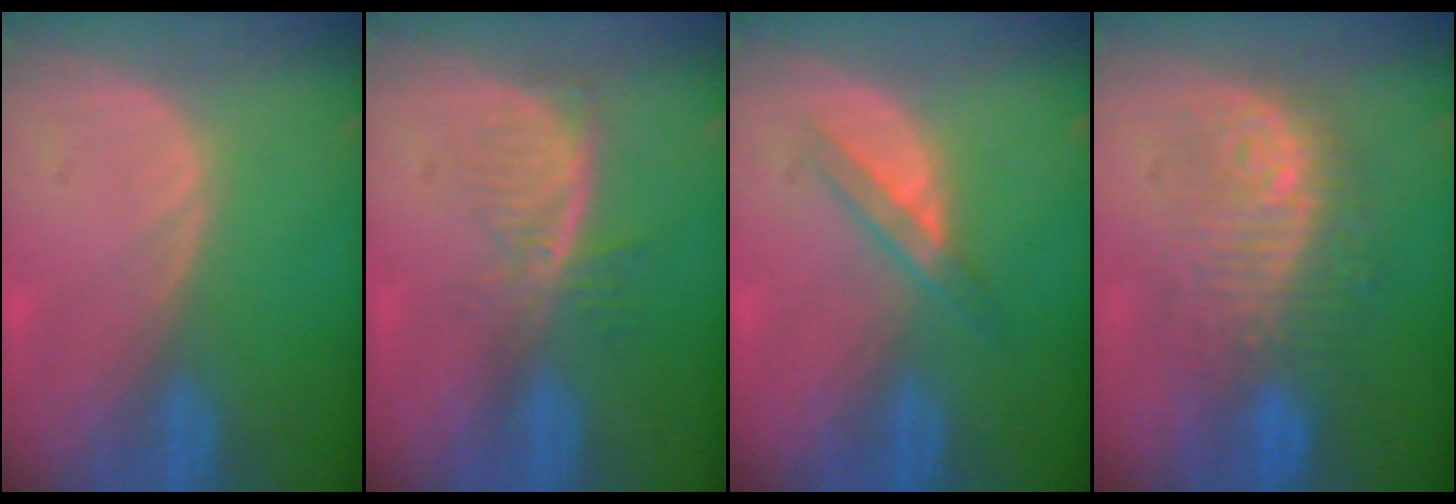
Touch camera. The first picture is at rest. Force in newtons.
{"total": 5.9, "press": 5.0, "slide": 3.1}
{"total": 3.1, "press": 3.1, "slide": 0.3}
{"total": 9.5, "press": 9.4, "slide": 1.0}